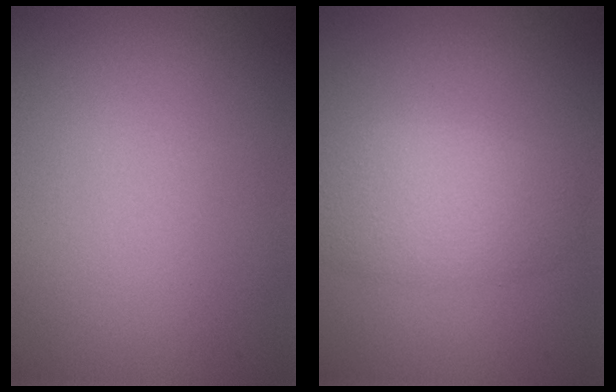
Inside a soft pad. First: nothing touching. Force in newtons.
{"total": 2.7, "press": 2.7, "slide": 0.3}